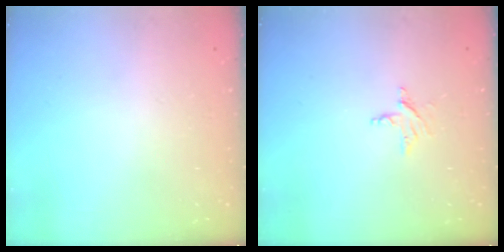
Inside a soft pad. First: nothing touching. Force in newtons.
{"total": 3.5, "press": 3.5, "slide": 0.3}